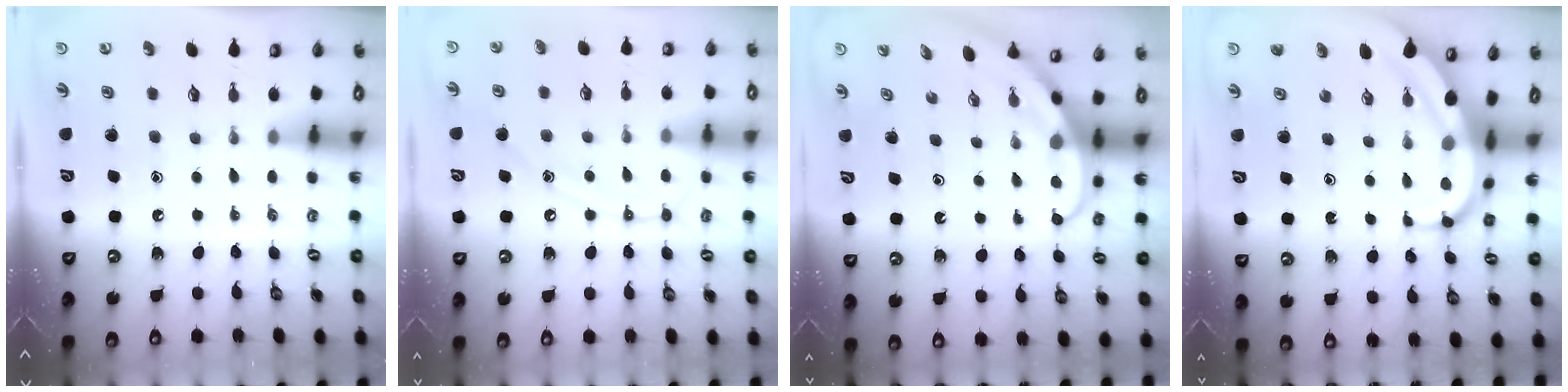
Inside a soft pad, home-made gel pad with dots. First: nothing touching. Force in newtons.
{"total": 10.7, "press": 10.7, "slide": 1.0}
{"total": 3.9, "press": 3.9, "slide": 0.2}
{"total": 8.4, "press": 8.3, "slide": 0.7}